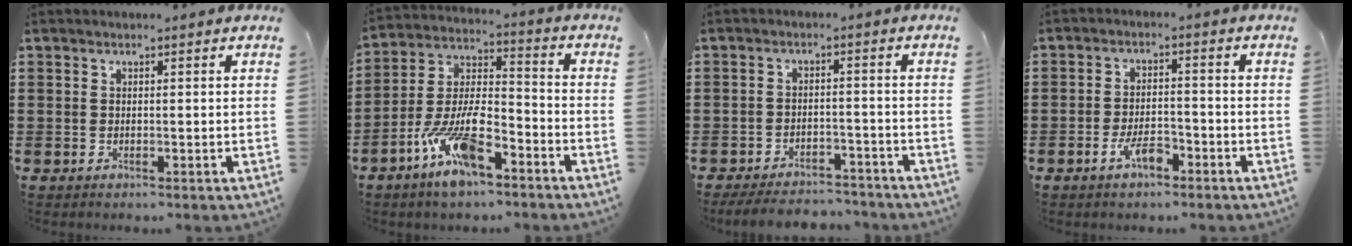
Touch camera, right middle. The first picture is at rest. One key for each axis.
{"total": 11.8, "fx": -7.1, "fy": 4.0, "fz": 8.4, "tx": -0.183, "ty": 0.006, "tz": -0.137}
{"total": 4.1, "fx": -4.0, "fy": 0.6, "fz": 0.6, "tx": -0.017, "ty": 0.003, "tz": -0.086}
{"total": 4.5, "fx": -2.8, "fy": 1.6, "fz": 3.2, "tx": -0.066, "ty": 0.006, "tz": -0.056}